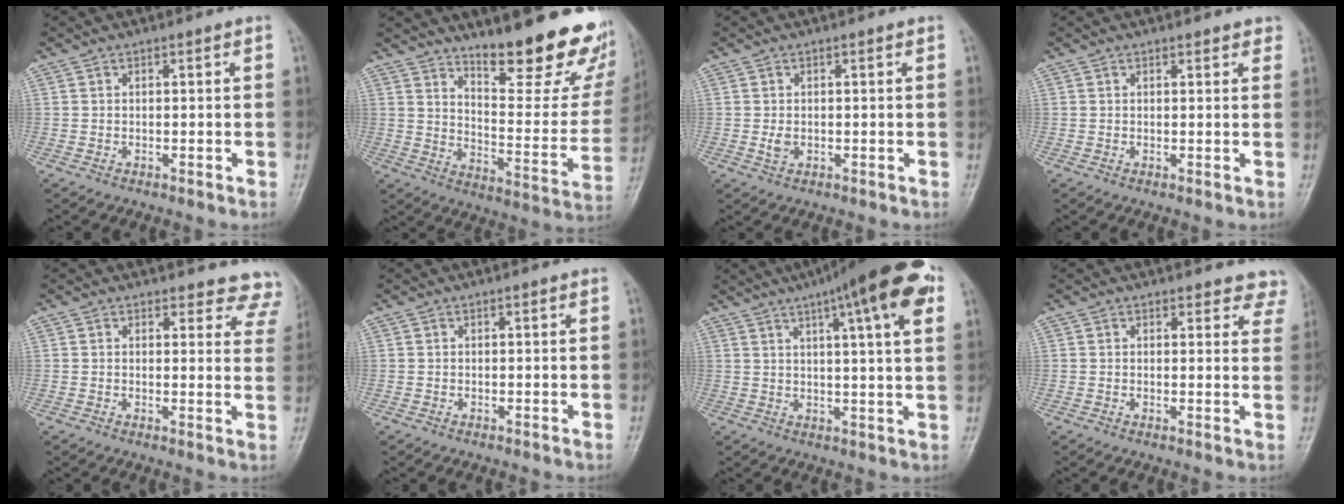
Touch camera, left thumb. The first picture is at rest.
{"total": 23.5, "force": [16.4, 7.0, 15.3], "torque": [-0.169, -0.112, 0.233]}
{"total": 1.8, "force": [0.3, 1.2, 1.4], "torque": [-0.020, -0.004, 0.009]}
{"total": 2.3, "force": [2.0, 0.9, 0.9], "torque": [0.006, -0.004, 0.017]}
{"total": 9.9, "force": [9.3, 3.3, 0.2], "torque": [0.058, -0.061, 0.066]}
{"total": 0.0}
{"total": 17.6, "force": [8.9, 3.2, 14.9], "torque": [-0.206, 0.001, 0.120]}
{"total": 6.9, "force": [6.4, 2.6, 0.4], "torque": [0.050, -0.027, 0.041]}